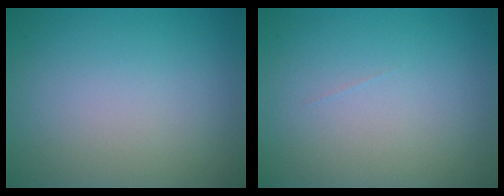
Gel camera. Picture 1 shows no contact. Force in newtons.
{"total": 0.0}